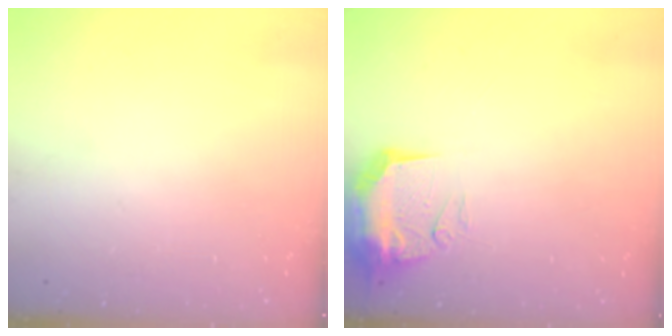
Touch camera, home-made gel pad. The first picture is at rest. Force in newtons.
{"total": 11.0, "press": 10.9, "slide": 1.1}